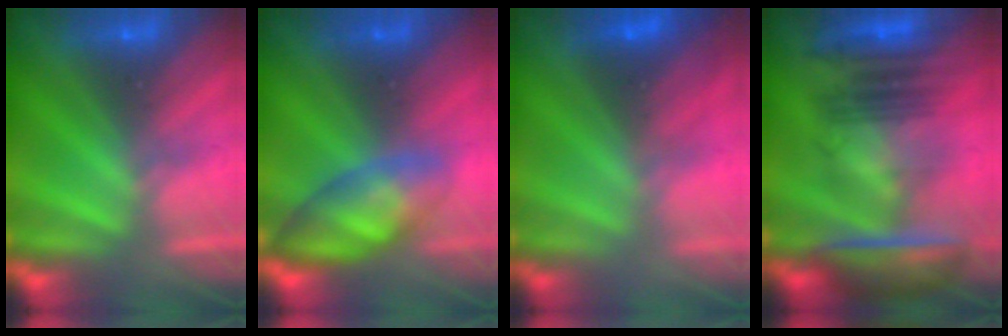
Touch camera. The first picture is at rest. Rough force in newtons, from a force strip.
{"total": 5.0}
{"total": 2.8}
{"total": 7.3}